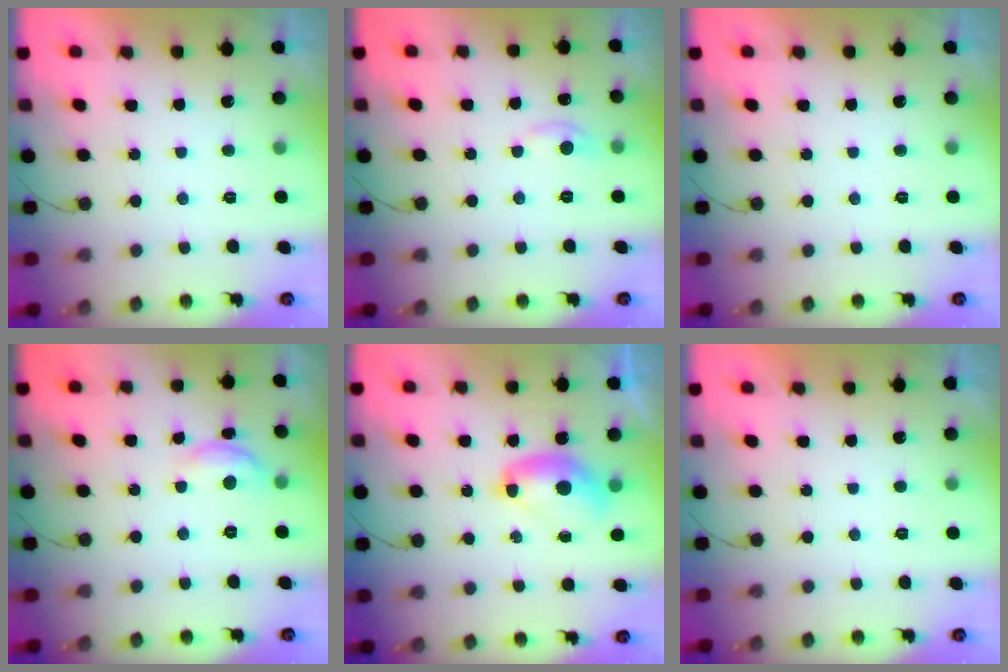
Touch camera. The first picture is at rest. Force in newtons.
{"total": 6.1, "press": 6.1, "slide": 0.8}
{"total": 0.0}
{"total": 8.5, "press": 8.5, "slide": 0.6}
{"total": 9.0, "press": 9.0, "slide": 0.8}
{"total": 0.0}